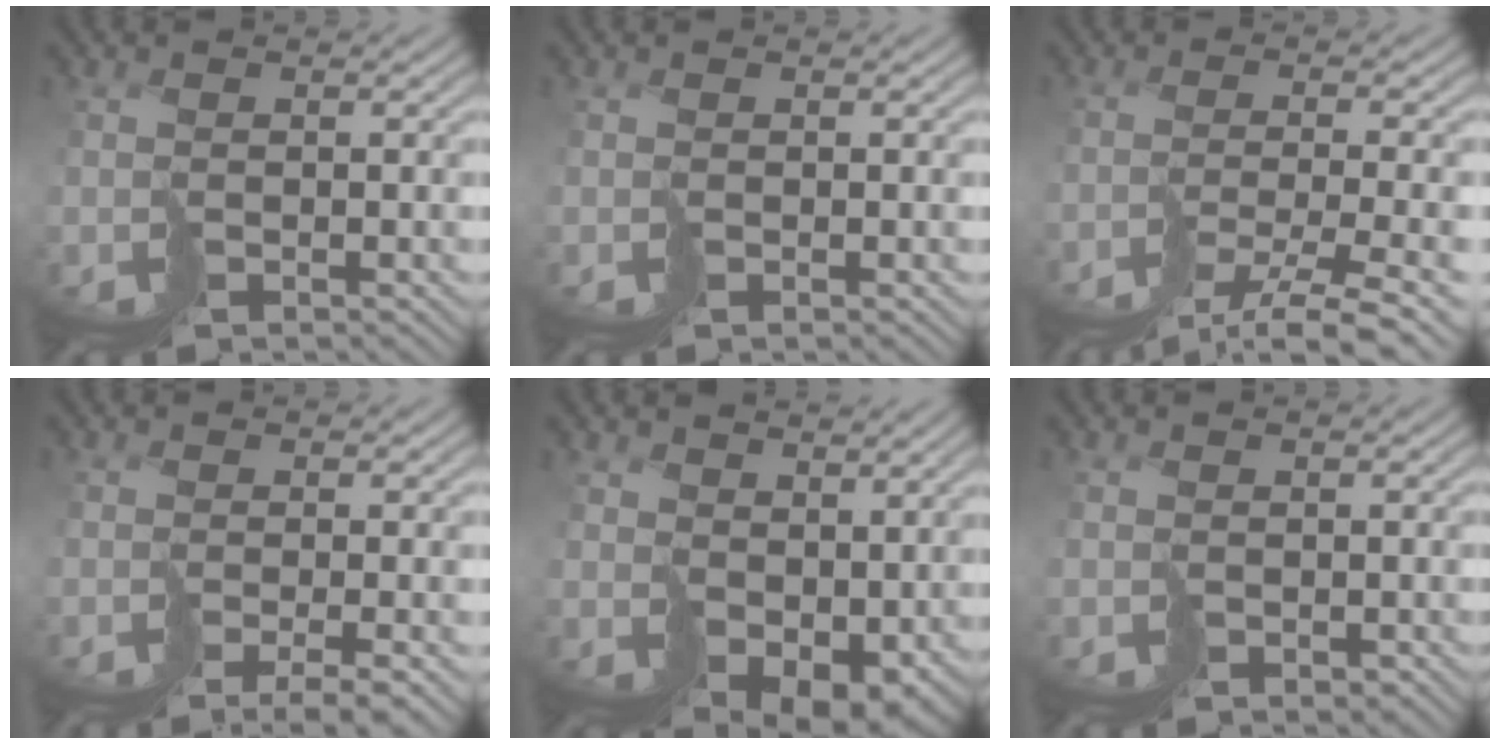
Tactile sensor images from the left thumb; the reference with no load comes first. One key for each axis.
{"total": 0.0}
{"total": 7.6, "fx": -6.1, "fy": 0.8, "fz": 4.6, "tx": -0.066, "ty": -0.006, "tz": -0.085}
{"total": 3.8, "fx": -2.3, "fy": 0.4, "fz": 2.9, "tx": -0.041, "ty": -0.007, "tz": -0.030}
{"total": 9.3, "fx": 3.0, "fy": 6.3, "fz": 6.1, "tx": -0.134, "ty": -0.033, "tz": 0.085}
{"total": 0.8, "fx": 0.1, "fy": 0.7, "fz": 0.4, "tx": -0.003, "ty": -0.002, "tz": 0.004}